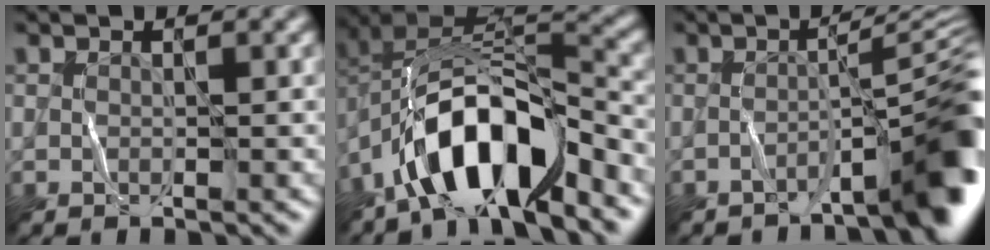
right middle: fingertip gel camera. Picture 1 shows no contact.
{"total": 10.8, "force": [-5.8, 4.3, 8.0], "torque": [-0.141, 0.011, -0.109]}
{"total": 7.1, "force": [-4.0, 1.2, 5.7], "torque": [-0.063, 0.021, -0.064]}